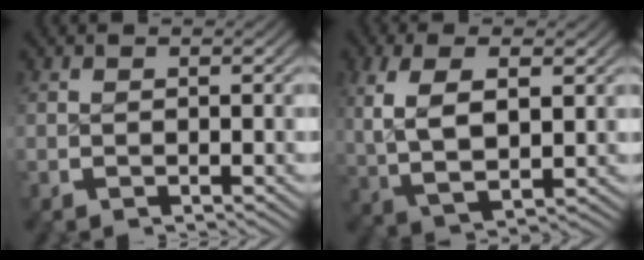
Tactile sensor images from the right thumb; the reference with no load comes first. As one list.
[{"total": 7.4, "force": [0.8, 4.5, 5.7], "torque": [-0.135, -0.017, 0.031]}]